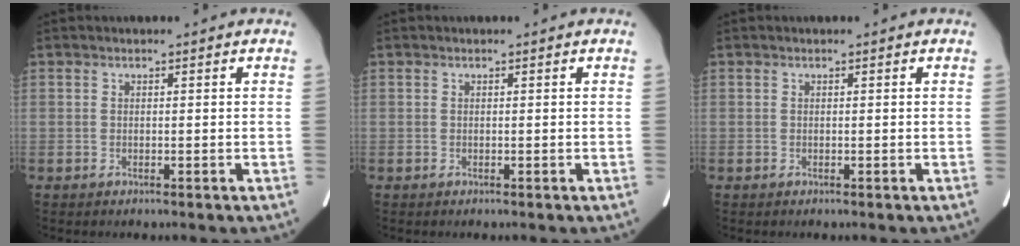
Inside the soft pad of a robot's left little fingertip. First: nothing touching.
{"total": 0.0}
{"total": 0.0}